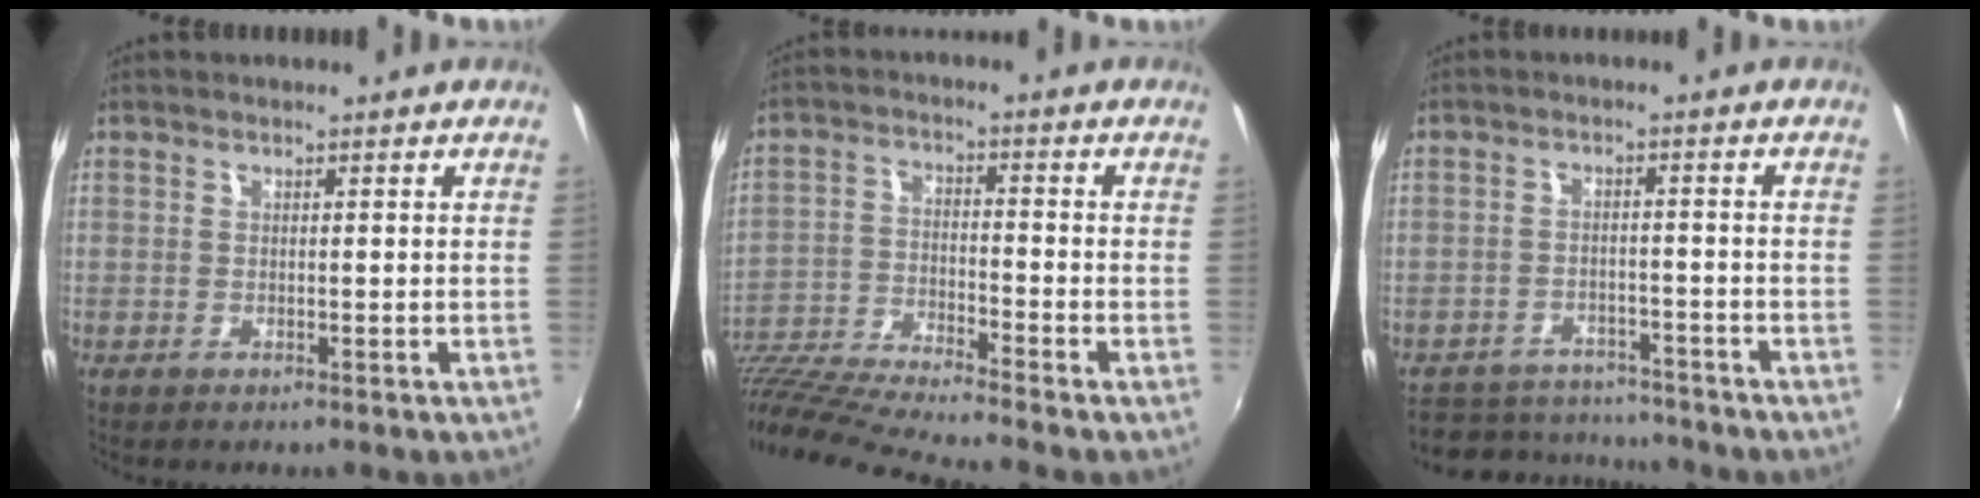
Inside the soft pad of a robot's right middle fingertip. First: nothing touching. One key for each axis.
{"total": 15.8, "fx": -13.8, "fy": -0.3, "fz": 7.7, "tx": -0.168, "ty": -0.042, "tz": -0.261}
{"total": 11.9, "fx": -10.7, "fy": 4.2, "fz": 2.9, "tx": -0.076, "ty": 0.010, "tz": -0.153}